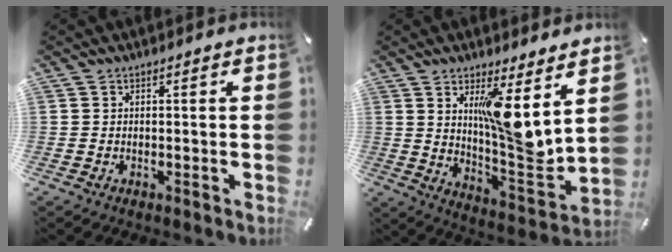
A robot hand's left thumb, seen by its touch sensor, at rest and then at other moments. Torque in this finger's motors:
{"motor_torque": [1.85, 2.72, 1.46, -1.31, 0.52]}